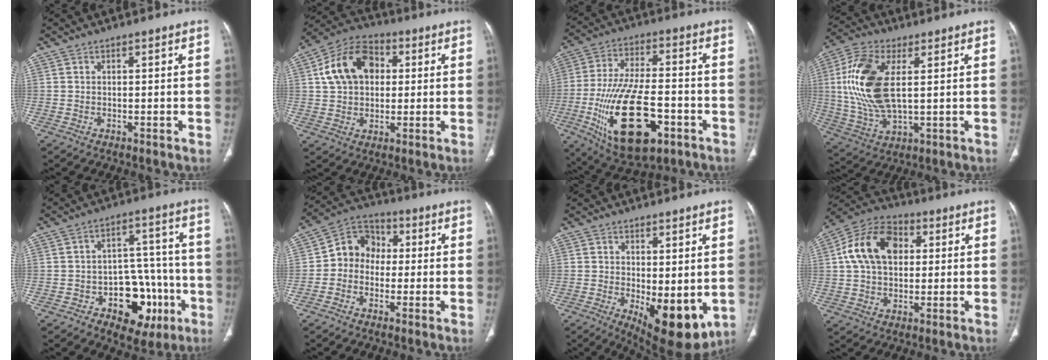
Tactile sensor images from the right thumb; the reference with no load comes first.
{"total": 13.9, "force": [3.0, 9.9, 9.2], "torque": [-0.138, 0.018, 0.042]}
{"total": 21.8, "force": [-7.4, 10.2, 17.8], "torque": [-0.322, 0.022, -0.108]}
{"total": 16.6, "force": [3.0, 8.1, 14.2], "torque": [-0.304, -0.004, 0.063]}
{"total": 13.9, "force": [-5.5, 9.1, 8.9], "torque": [-0.066, 0.049, -0.070]}
{"total": 8.7, "force": [-0.4, 7.5, 4.2], "torque": [-0.037, 0.033, -0.027]}
{"total": 11.1, "force": [-1.8, 4.7, 9.9], "torque": [-0.126, -0.026, -0.009]}
{"total": 14.5, "force": [3.0, 9.9, 10.1], "torque": [-0.164, 0.021, 0.043]}